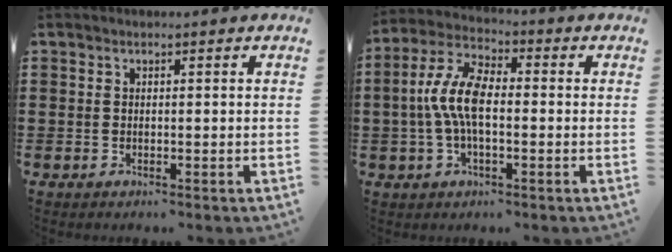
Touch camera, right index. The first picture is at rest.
{"total": 7.9, "force": [-0.8, 3.5, 7.0], "torque": [-0.159, 0.001, -0.022]}